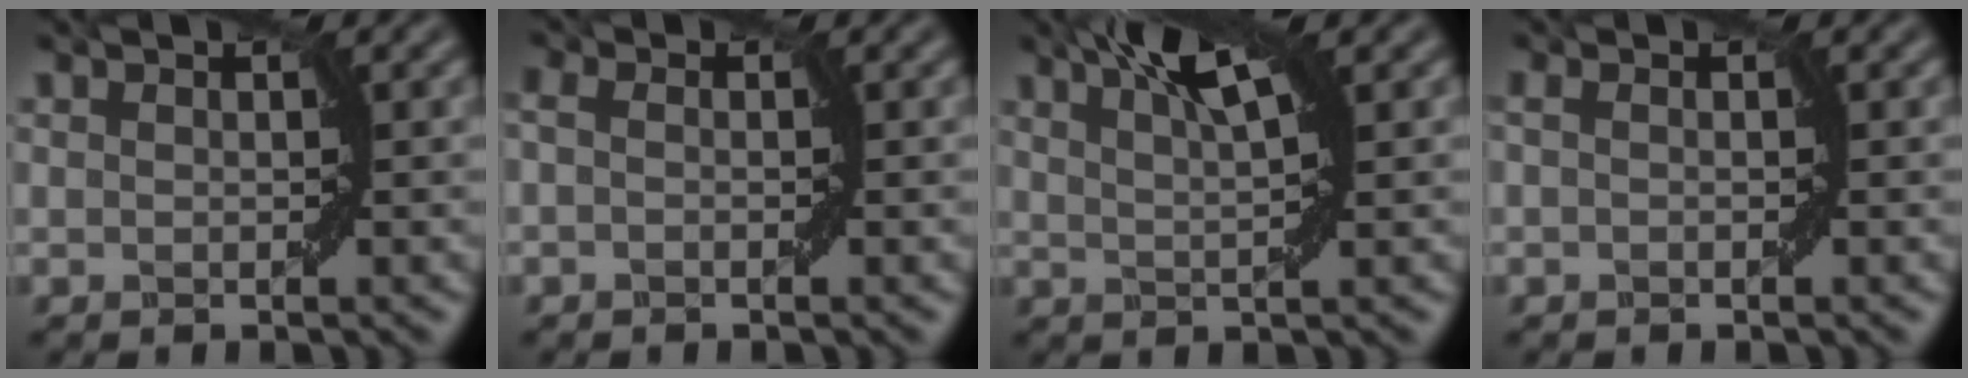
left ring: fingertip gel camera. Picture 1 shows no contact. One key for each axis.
{"total": 0.9, "fx": -0.3, "fy": 0.4, "fz": 0.8, "tx": -0.016, "ty": 0.004, "tz": -0.012}
{"total": 4.4, "fx": 2.3, "fy": 0.9, "fz": 3.6, "tx": -0.053, "ty": 0.012, "tz": 0.032}
{"total": 0.6, "fx": -0.1, "fy": 0.1, "fz": 0.6, "tx": -0.013, "ty": 0.000, "tz": -0.005}